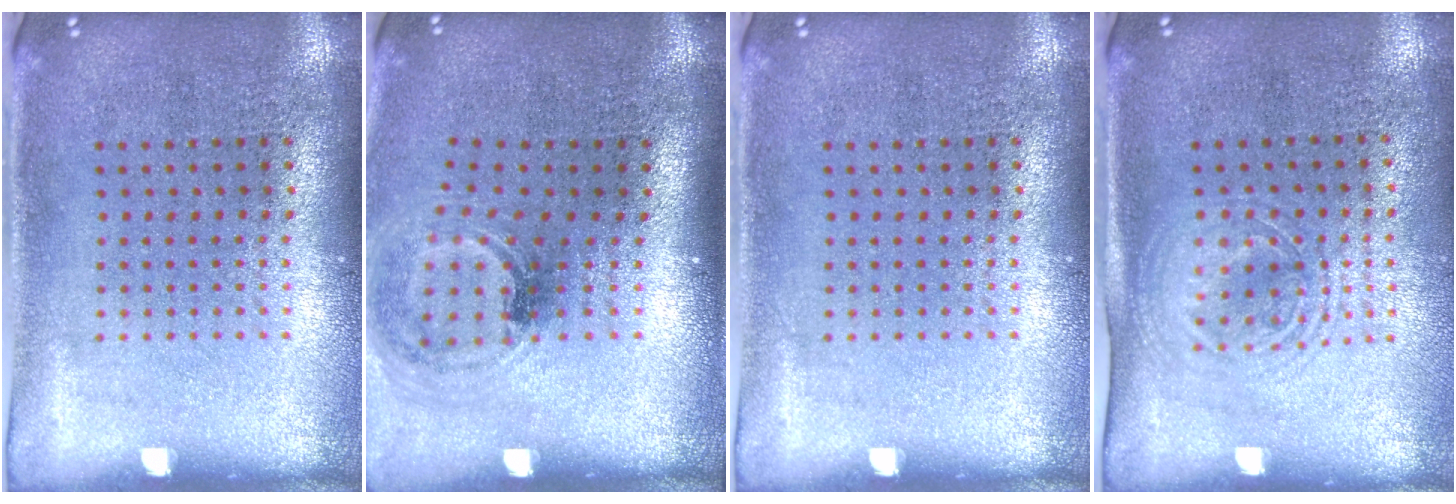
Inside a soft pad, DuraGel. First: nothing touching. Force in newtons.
{"total": 1.2, "press": 1.0, "slide": 0.6}
{"total": 0.0}
{"total": 1.5, "press": 1.3, "slide": 0.7}